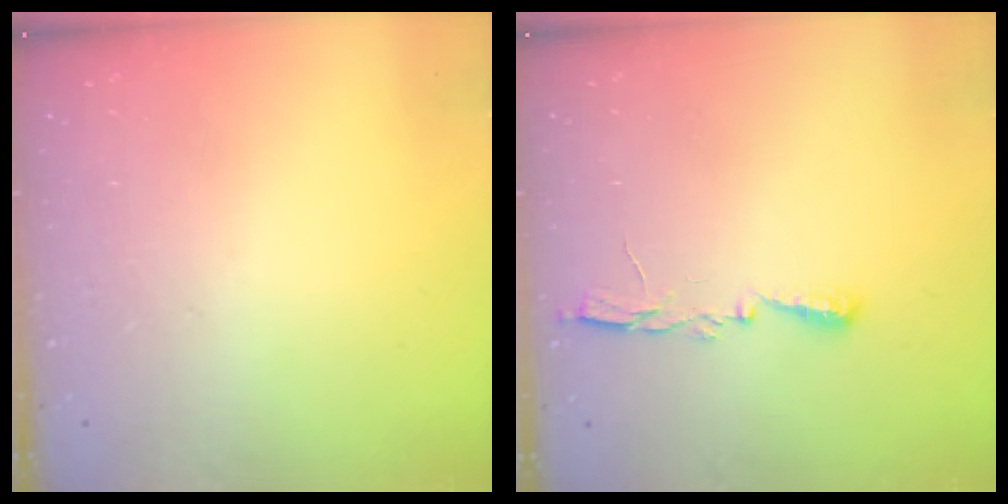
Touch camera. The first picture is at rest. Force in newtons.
{"total": 5.2, "press": 5.1, "slide": 0.8}